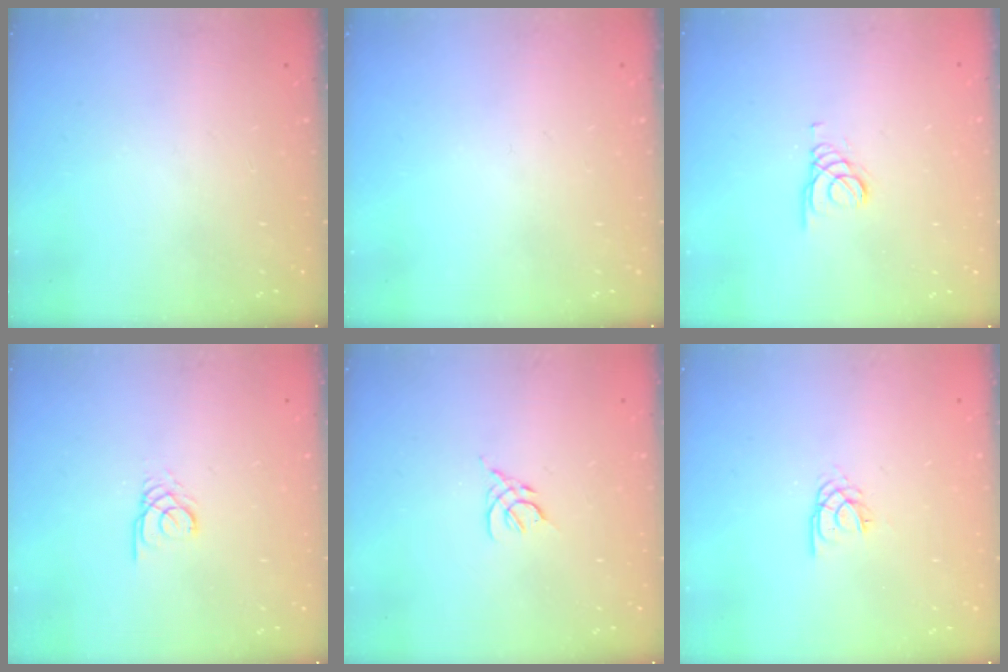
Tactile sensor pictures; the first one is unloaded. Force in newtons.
{"total": 0.0}
{"total": 1.6, "press": 1.6, "slide": 0.0}
{"total": 2.3, "press": 2.3, "slide": 0.2}
{"total": 2.4, "press": 2.3, "slide": 0.6}
{"total": 2.2, "press": 2.2, "slide": 0.4}